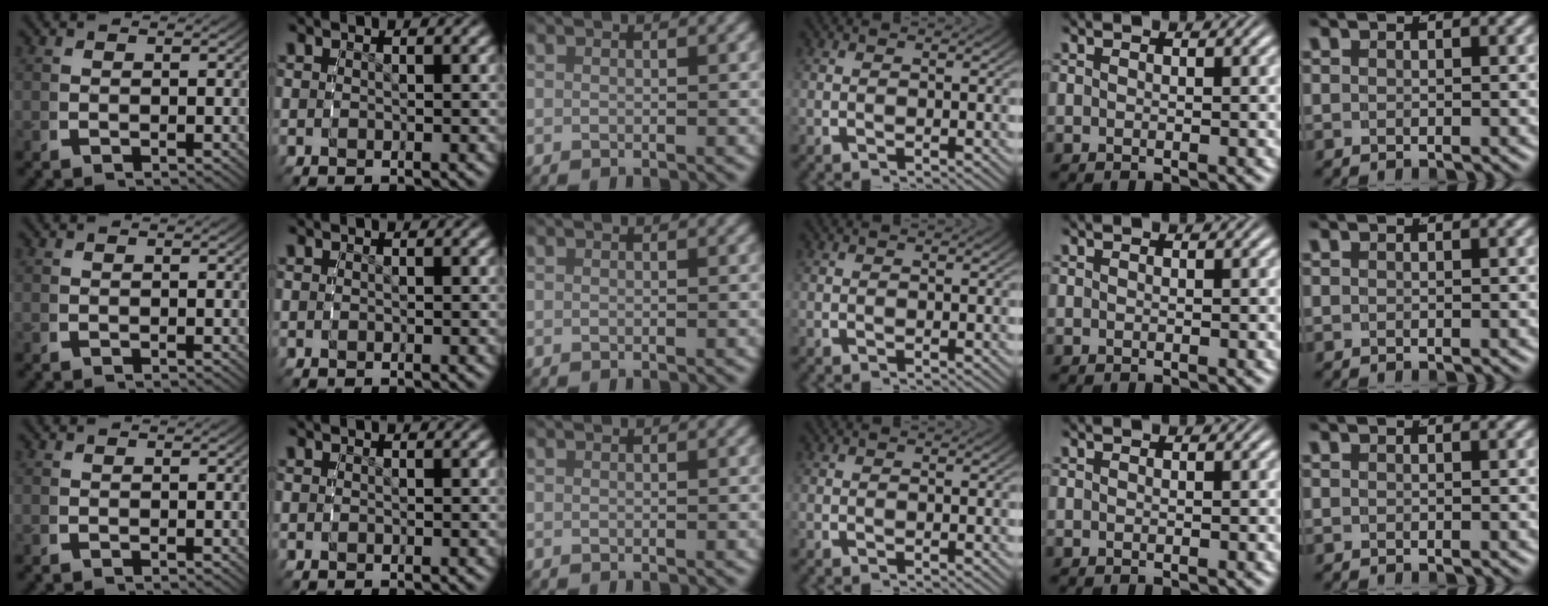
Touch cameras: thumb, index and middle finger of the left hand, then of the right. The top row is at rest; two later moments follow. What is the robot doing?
{"motion": "reach", "object": "paper plate"}